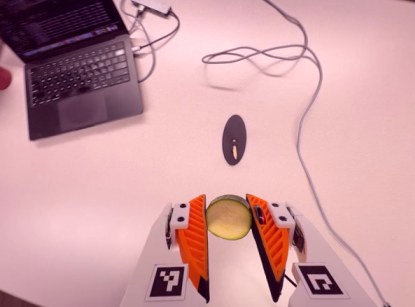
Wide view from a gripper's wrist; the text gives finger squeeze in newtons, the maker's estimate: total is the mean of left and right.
{"total": 9.4, "left": 9.3, "right": 9.4}